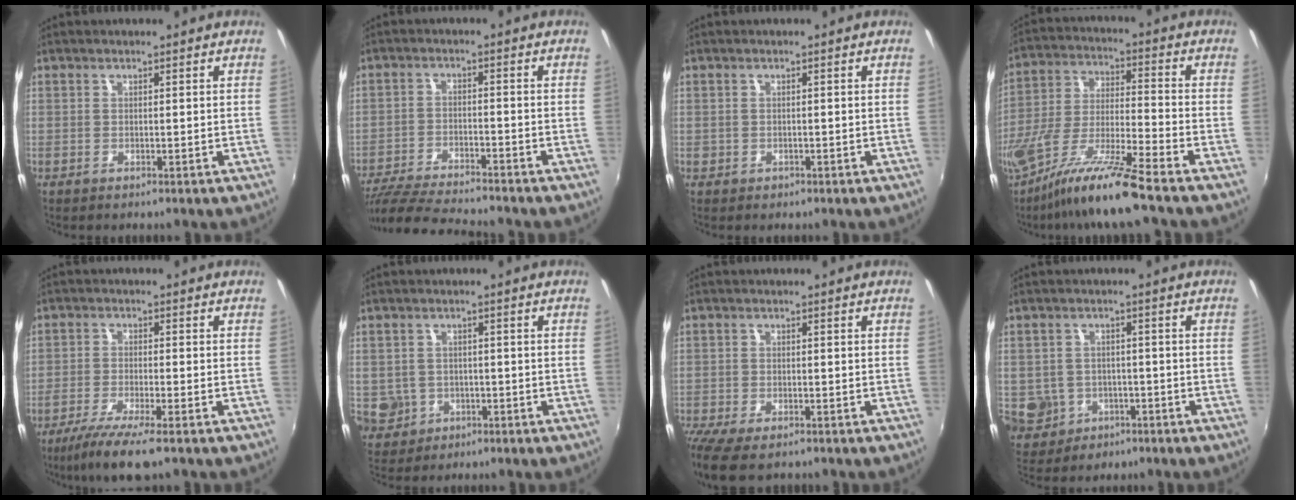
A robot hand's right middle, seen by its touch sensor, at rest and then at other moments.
{"total": 13.4, "force": [-12.1, 1.3, 5.6], "torque": [-0.129, -0.018, -0.208]}
{"total": 1.2, "force": [-0.5, 1.0, 0.2], "torque": [-0.005, -0.003, -0.006]}
{"total": 14.5, "force": [-10.7, -0.4, 9.8], "torque": [-0.196, -0.030, -0.199]}
{"total": 8.5, "force": [-6.1, 0.7, 5.9], "torque": [-0.135, -0.027, -0.110]}
{"total": 6.4, "force": [-1.4, 6.1, 1.6], "torque": [-0.050, 0.002, -0.009]}
{"total": 8.1, "force": [-6.3, 2.5, 4.6], "torque": [-0.115, -0.040, -0.113]}
{"total": 8.5, "force": [-2.5, 7.7, 2.4], "torque": [-0.080, 0.006, -0.022]}